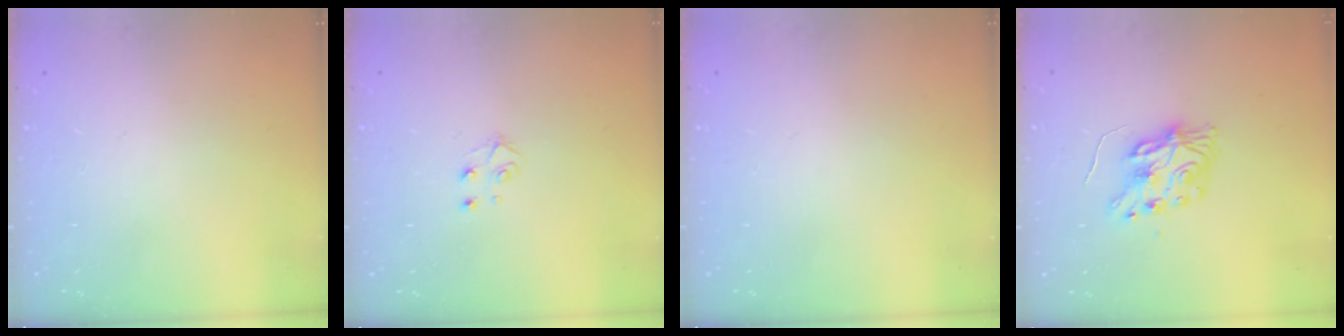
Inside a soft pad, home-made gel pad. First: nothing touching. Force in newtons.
{"total": 4.1, "press": 4.0, "slide": 0.5}
{"total": 0.0}
{"total": 8.1, "press": 8.1, "slide": 0.2}